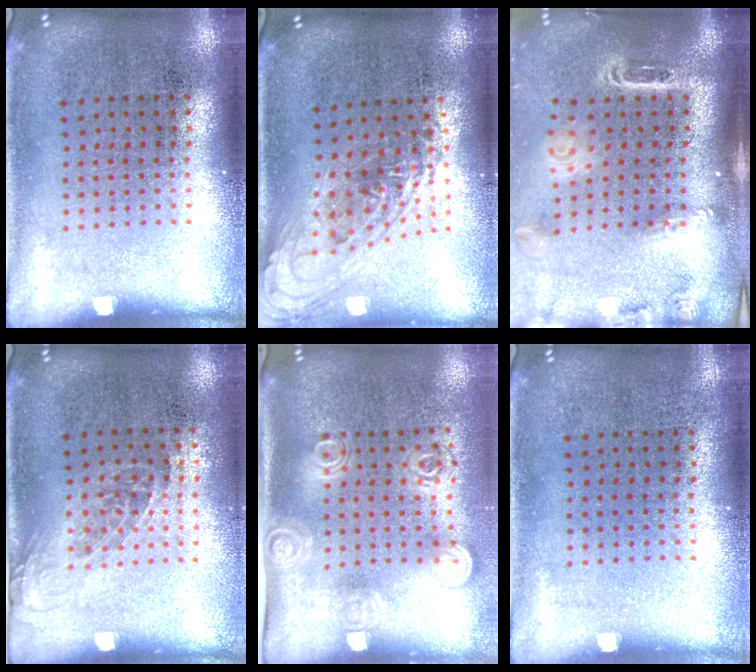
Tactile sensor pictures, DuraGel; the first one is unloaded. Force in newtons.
{"total": 1.3, "press": 1.2, "slide": 0.5}
{"total": 2.6, "press": 1.9, "slide": 1.8}
{"total": 1.2, "press": 1.0, "slide": 0.7}
{"total": 1.8, "press": 1.3, "slide": 1.2}
{"total": 0.0}